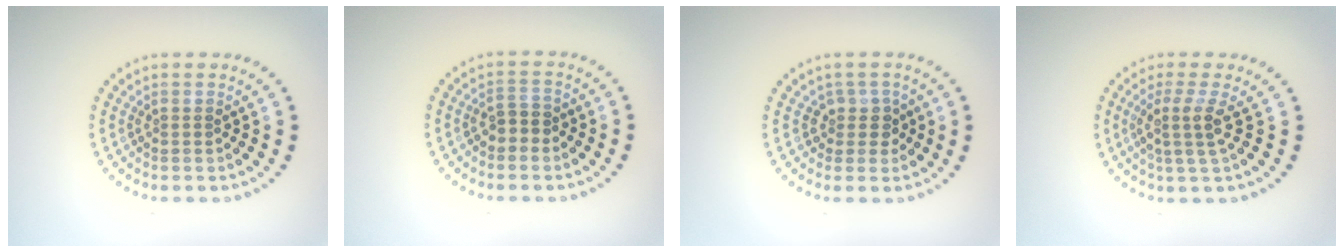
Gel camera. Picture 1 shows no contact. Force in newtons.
{"total": 1.8, "press": 1.7, "slide": 0.6}
{"total": 1.9, "press": 1.4, "slide": 1.2}
{"total": 2.6, "press": 1.8, "slide": 1.8}